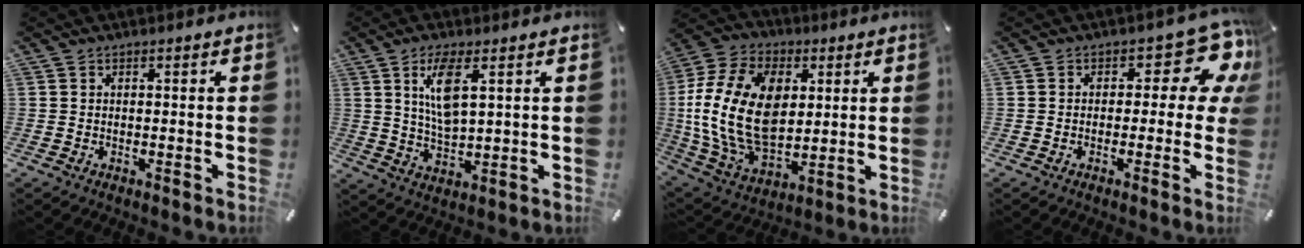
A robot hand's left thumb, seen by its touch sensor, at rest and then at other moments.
{"total": 9.0, "force": [3.6, 3.1, 7.6], "torque": [-0.147, -0.008, 0.059]}
{"total": 21.0, "force": [2.3, 14.7, 14.9], "torque": [-0.322, 0.001, 0.040]}
{"total": 11.8, "force": [4.7, 6.0, 9.1], "torque": [-0.110, -0.036, 0.080]}